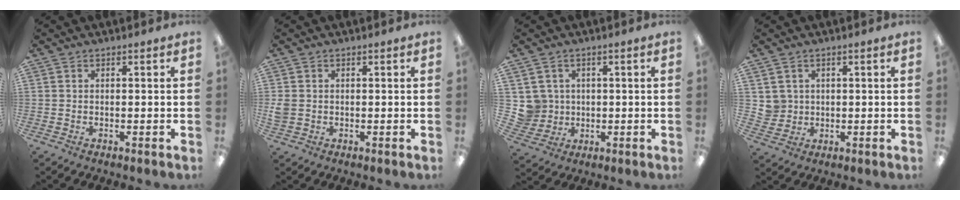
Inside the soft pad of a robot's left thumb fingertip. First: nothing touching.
{"total": 2.5, "force": [0.1, 2.3, 1.1], "torque": [-0.019, 0.004, 0.002]}
{"total": 5.4, "force": [1.5, 5.2, 0.2], "torque": [-0.024, 0.004, 0.033]}
{"total": 3.9, "force": [1.9, 3.4, -0.2], "torque": [-0.011, 0.003, 0.038]}